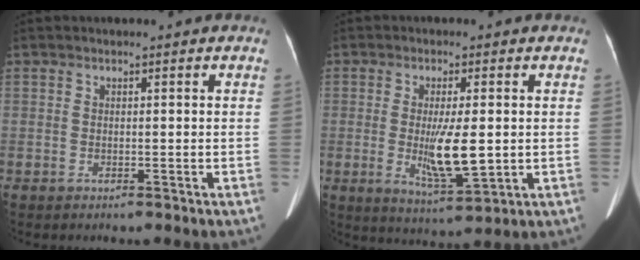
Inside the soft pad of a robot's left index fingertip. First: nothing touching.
{"total": 7.8, "force": [-0.5, 1.6, 7.6], "torque": [-0.142, -0.021, -0.003]}